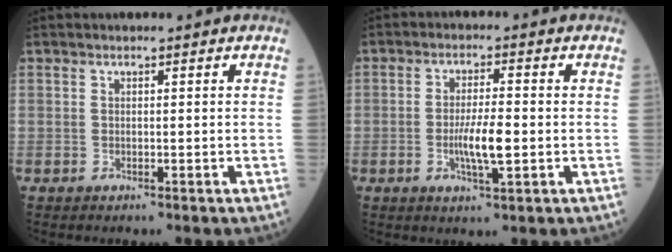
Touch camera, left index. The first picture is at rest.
{"total": 5.5, "force": [-1.0, 0.8, 5.3], "torque": [-0.105, -0.007, -0.018]}